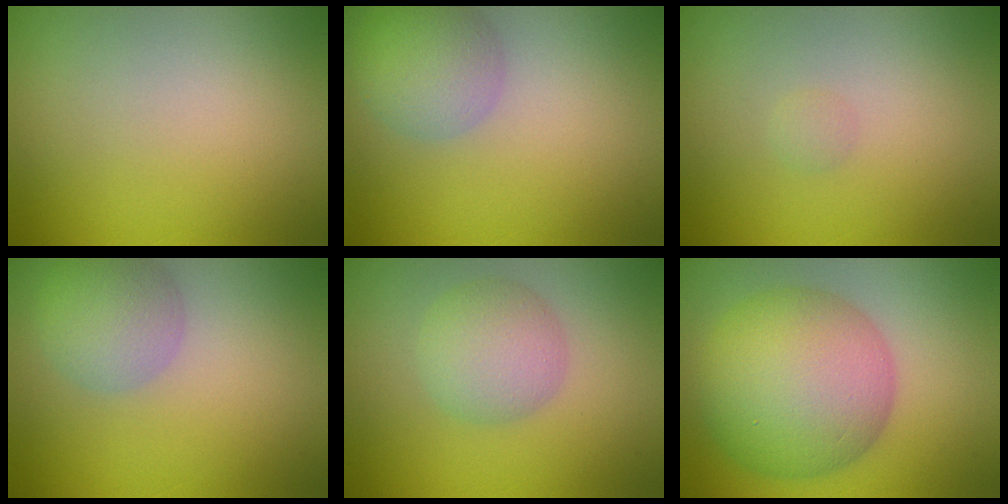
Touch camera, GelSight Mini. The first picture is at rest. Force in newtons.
{"total": 3.9, "press": 3.9, "slide": 0.1}
{"total": 0.6, "press": 0.6, "slide": 0.0}
{"total": 3.7, "press": 3.7, "slide": 0.3}
{"total": 4.0, "press": 4.0, "slide": 0.2}
{"total": 11.7, "press": 11.7, "slide": 0.1}